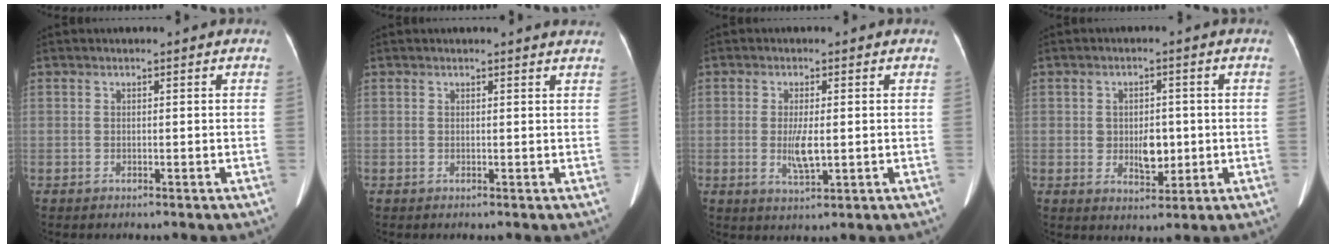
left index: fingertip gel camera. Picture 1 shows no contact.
{"total": 2.3, "force": [2.2, -0.2, 0.4], "torque": [-0.013, -0.007, 0.013]}
{"total": 4.0, "force": [-0.3, 1.0, 3.9], "torque": [-0.080, -0.007, -0.001]}
{"total": 4.7, "force": [-0.3, 2.9, 3.7], "torque": [-0.057, 0.004, 0.005]}